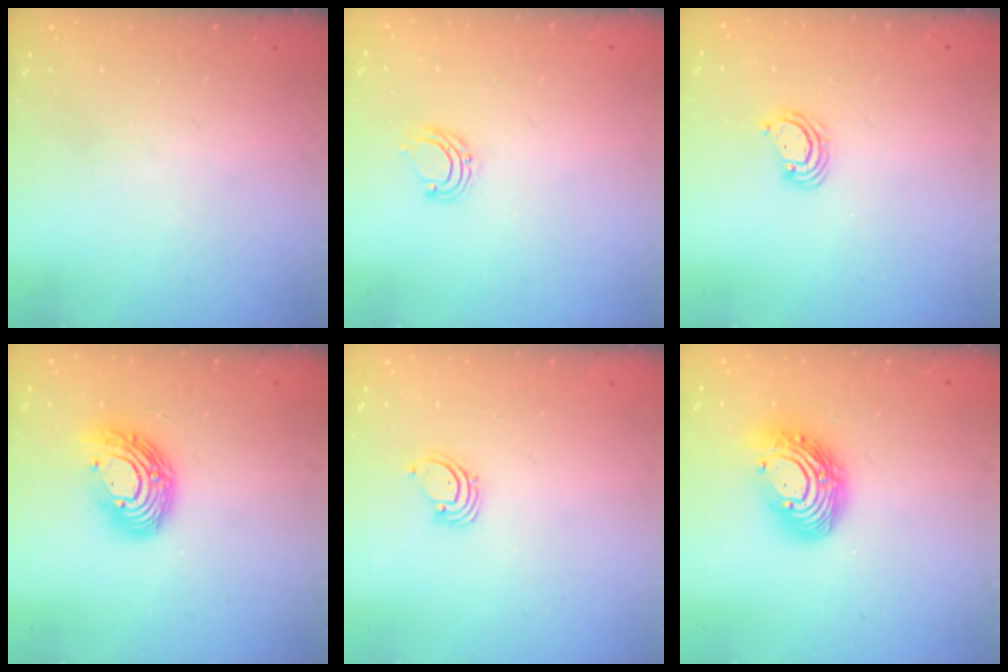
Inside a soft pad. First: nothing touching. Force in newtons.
{"total": 6.6, "press": 6.6, "slide": 0.5}
{"total": 2.9, "press": 2.9, "slide": 0.3}
{"total": 12.9, "press": 12.9, "slide": 0.4}
{"total": 1.6, "press": 1.6, "slide": 0.1}
{"total": 14.0, "press": 14.0, "slide": 1.1}